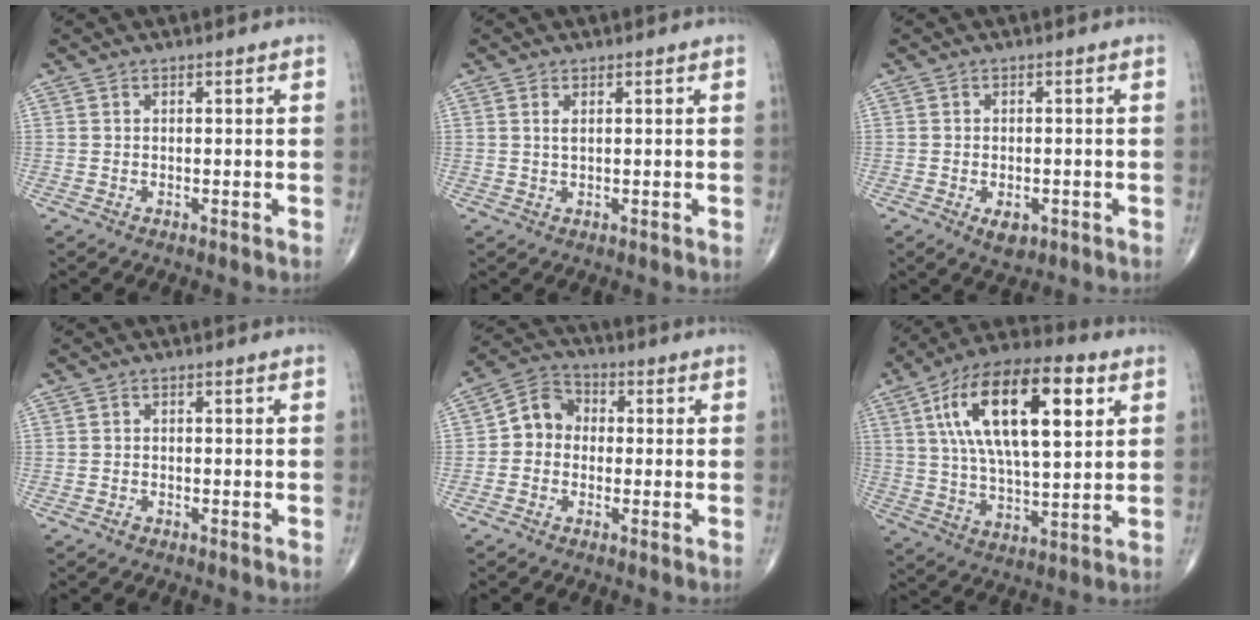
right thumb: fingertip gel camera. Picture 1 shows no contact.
{"total": 1.3, "force": [0.5, 0.5, 1.1], "torque": [-0.025, 0.001, 0.012]}
{"total": 3.4, "force": [-1.3, 2.0, 2.5], "torque": [-0.033, 0.001, -0.013]}
{"total": 0.8, "force": [-0.6, 0.5, 0.3], "torque": [-0.003, 0.001, -0.013]}
{"total": 6.5, "force": [-0.6, 5.6, 3.3], "torque": [-0.036, 0.026, -0.028]}
{"total": 22.6, "force": [7.3, 9.4, 19.2], "torque": [-0.333, 0.001, 0.117]}